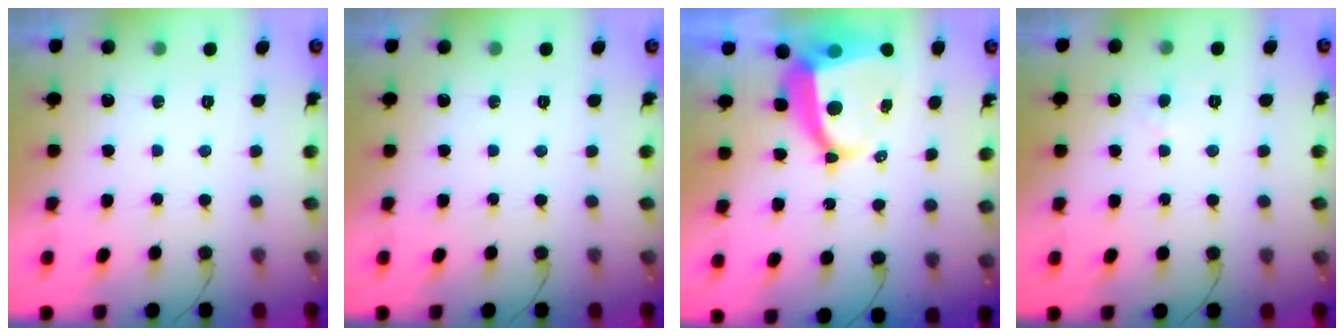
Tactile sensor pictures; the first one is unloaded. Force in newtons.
{"total": 0.0}
{"total": 8.7, "press": 8.6, "slide": 1.0}
{"total": 2.6, "press": 2.6, "slide": 0.2}